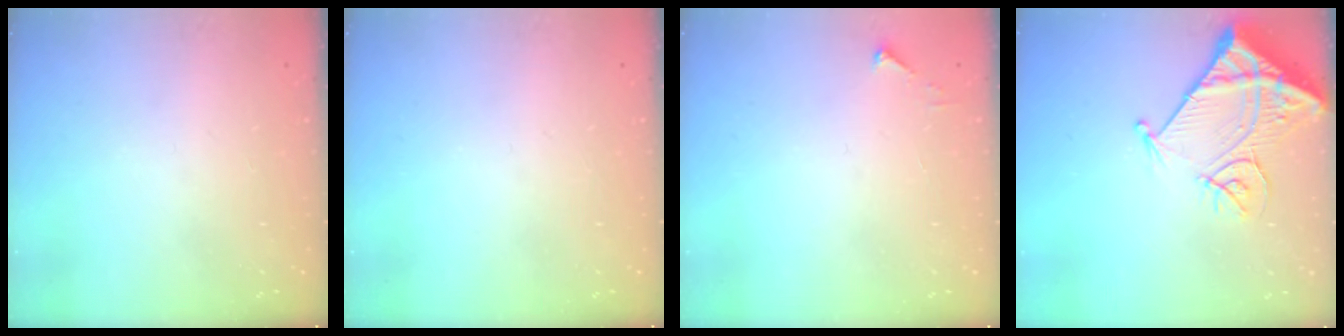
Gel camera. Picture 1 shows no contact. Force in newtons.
{"total": 0.0}
{"total": 2.5, "press": 2.5, "slide": 0.3}
{"total": 16.0, "press": 15.9, "slide": 1.8}